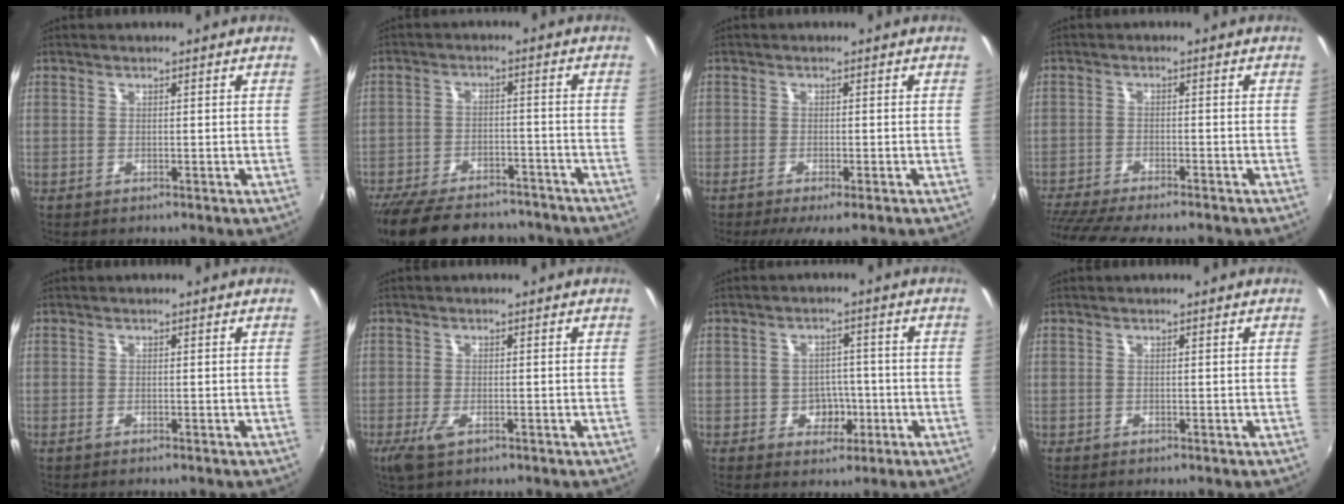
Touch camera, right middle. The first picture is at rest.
{"total": 20.1, "force": [-16.6, 7.4, 8.6], "torque": [-0.188, -0.010, -0.237]}
{"total": 6.0, "force": [-4.0, 1.1, 4.2], "torque": [-0.086, -0.031, -0.062]}
{"total": 12.4, "force": [-10.8, 1.7, 6.0], "torque": [-0.140, -0.033, -0.177]}
{"total": 0.6, "force": [-0.3, 0.0, 0.5], "torque": [-0.012, -0.002, -0.008]}
{"total": 3.7, "force": [-1.8, 1.5, 2.8], "torque": [-0.063, -0.013, -0.033]}
{"total": 4.6, "force": [-1.5, 3.9, 2.1], "torque": [-0.038, 0.010, -0.012]}
{"total": 0.0}